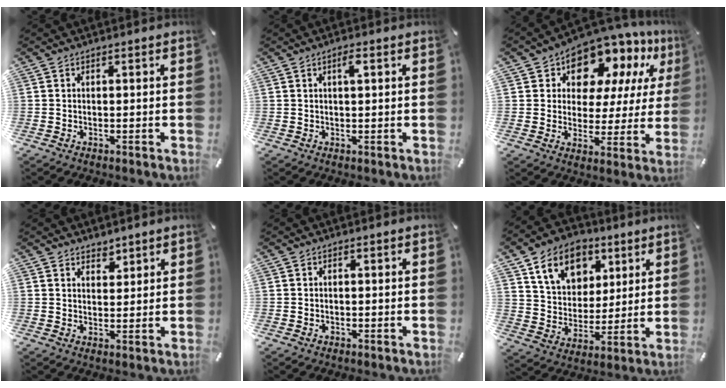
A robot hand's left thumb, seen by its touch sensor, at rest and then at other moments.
{"total": 1.9, "force": [0.7, 0.4, 1.8], "torque": [-0.036, 0.003, 0.009]}
{"total": 11.9, "force": [8.7, 7.0, 4.1], "torque": [-0.078, -0.073, 0.158]}
{"total": 3.0, "force": [2.4, 1.7, -0.1], "torque": [0.013, -0.015, 0.044]}
{"total": 0.5, "force": [-0.2, 0.4, 0.2], "torque": [-0.004, 0.002, -0.005]}
{"total": 13.1, "force": [7.0, 10.0, 4.9], "torque": [-0.088, -0.023, 0.132]}